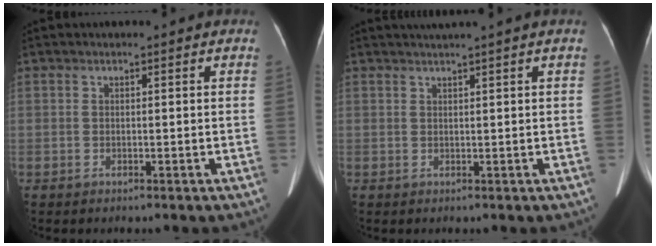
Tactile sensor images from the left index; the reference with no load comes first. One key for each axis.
{"total": 2.3, "fx": 1.8, "fy": -0.9, "fz": 1.0, "tx": -0.011, "ty": 0.007, "tz": 0.037}